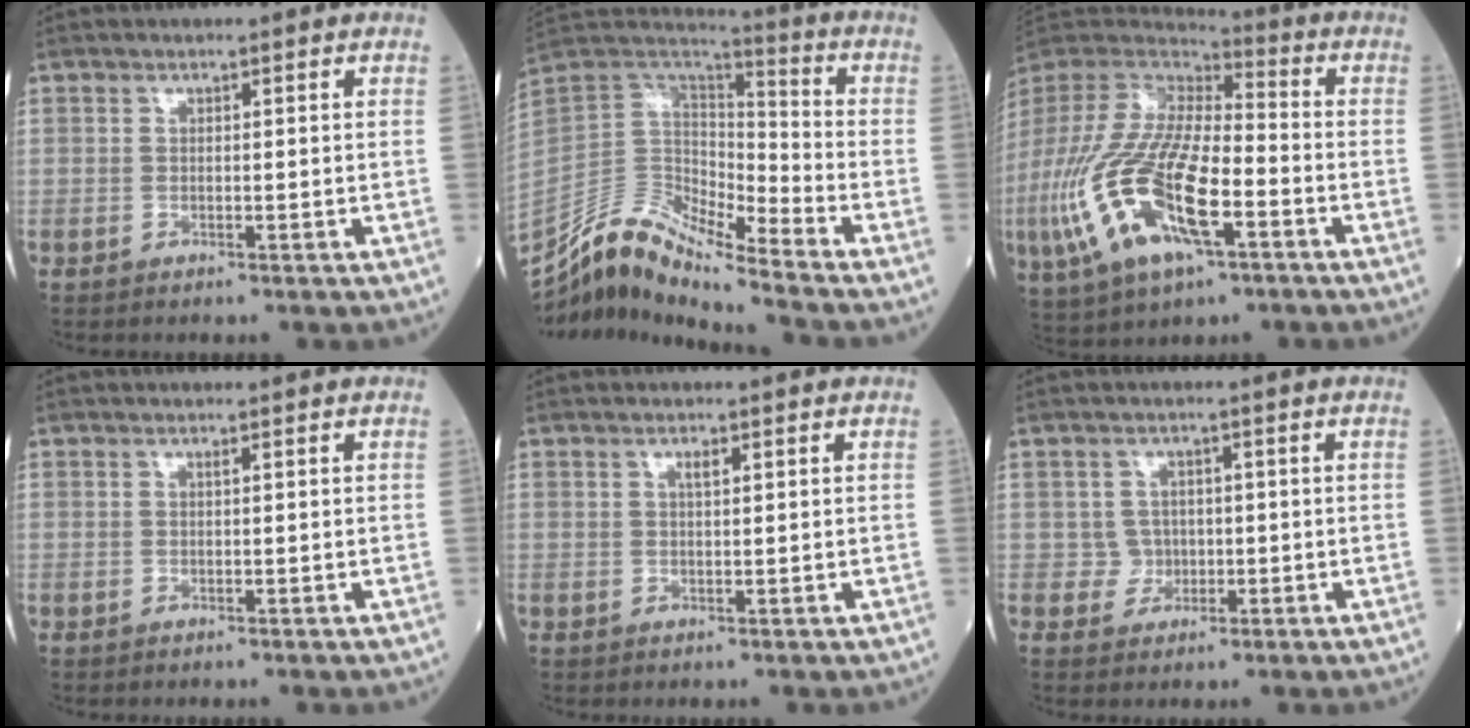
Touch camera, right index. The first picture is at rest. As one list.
[{"total": 11.2, "force": [-10.5, 1.4, 3.6], "torque": [-0.075, 0.059, -0.202]}, {"total": 22.4, "force": [-7.5, 7.9, 19.6], "torque": [-0.470, -0.031, -0.136]}, {"total": 0.0}, {"total": 1.2, "force": [0.5, 0.2, 1.0], "torque": [-0.020, 0.000, 0.008]}, {"total": 2.5, "force": [-0.2, 2.4, 0.0], "torque": [0.007, 0.008, -0.005]}]